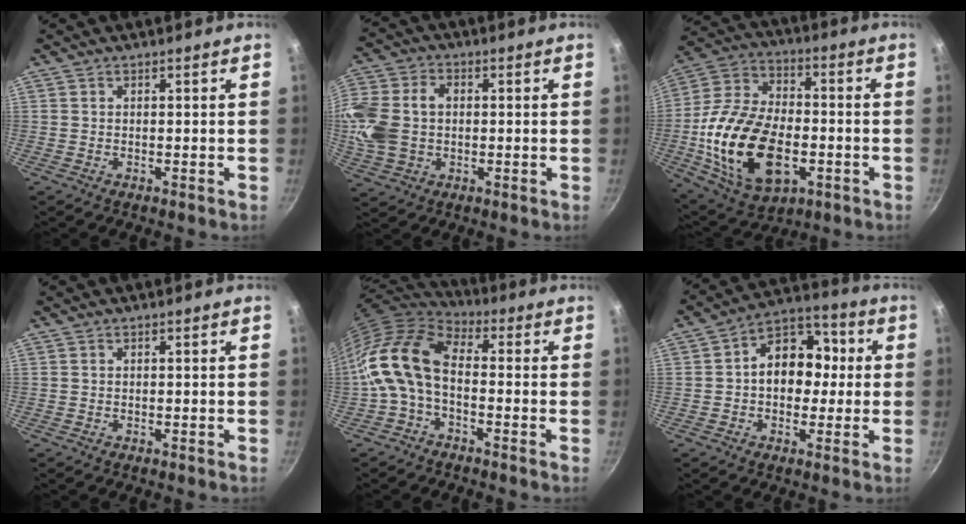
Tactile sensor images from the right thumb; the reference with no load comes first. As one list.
[{"total": 15.4, "force": [0.5, 11.5, 10.1], "torque": [-0.216, 0.025, 0.007]}, {"total": 24.2, "force": [-5.2, 14.6, 18.6], "torque": [-0.343, 0.024, -0.086]}, {"total": 0.0}, {"total": 13.8, "force": [-2.4, 8.2, 10.8], "torque": [-0.205, 0.038, -0.065]}, {"total": 12.7, "force": [0.7, 9.6, 8.3], "torque": [-0.065, 0.037, -0.008]}]